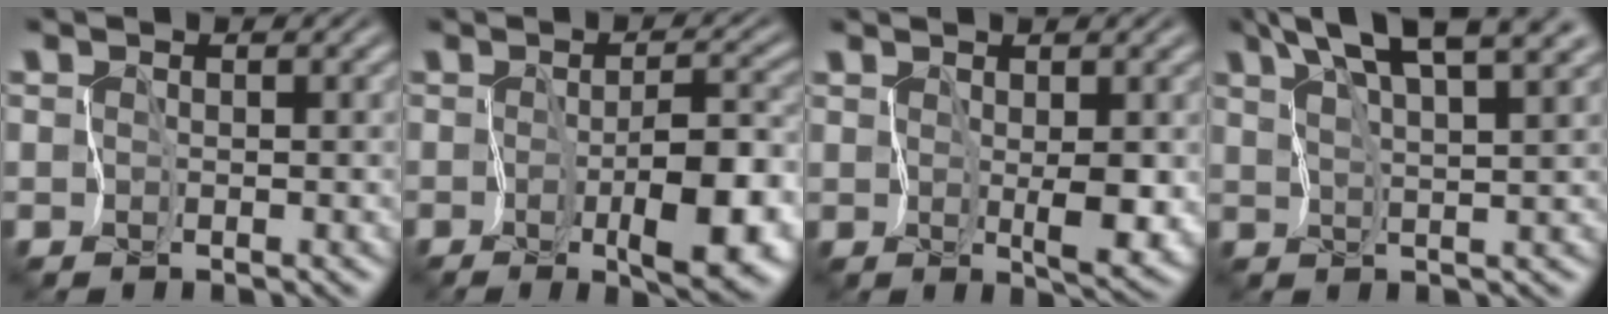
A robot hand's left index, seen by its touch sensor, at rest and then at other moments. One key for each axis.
{"total": 6.5, "fx": -2.3, "fy": 1.9, "fz": 5.8, "tx": -0.083, "ty": -0.001, "tz": -0.037}
{"total": 4.2, "fx": 0.6, "fy": 1.7, "fz": 3.8, "tx": -0.068, "ty": -0.009, "tz": 0.018}
{"total": 9.1, "fx": 6.5, "fy": 2.1, "fz": 6.1, "tx": -0.117, "ty": 0.026, "tz": 0.093}